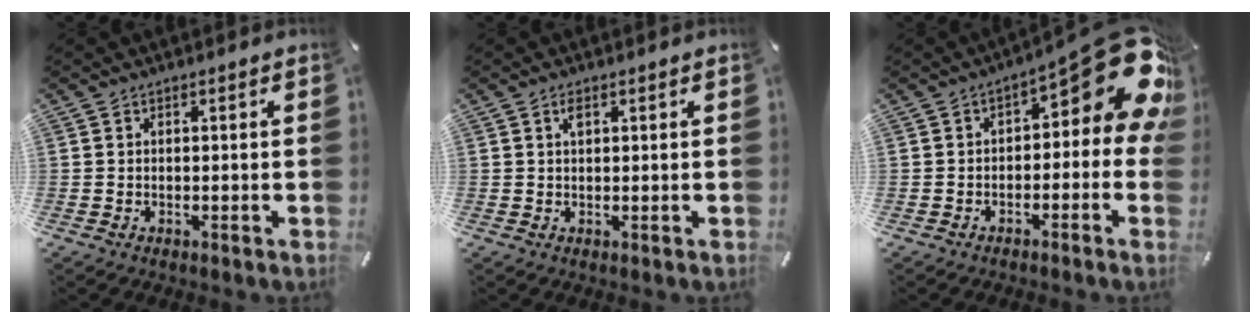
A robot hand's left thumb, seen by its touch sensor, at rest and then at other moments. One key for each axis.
{"total": 1.4, "fx": 0.6, "fy": 0.6, "fz": 1.2, "tx": -0.024, "ty": 0.004, "tz": 0.010}
{"total": 15.9, "fx": 6.0, "fy": 6.7, "fz": 13.1, "tx": -0.153, "ty": -0.053, "tz": 0.098}